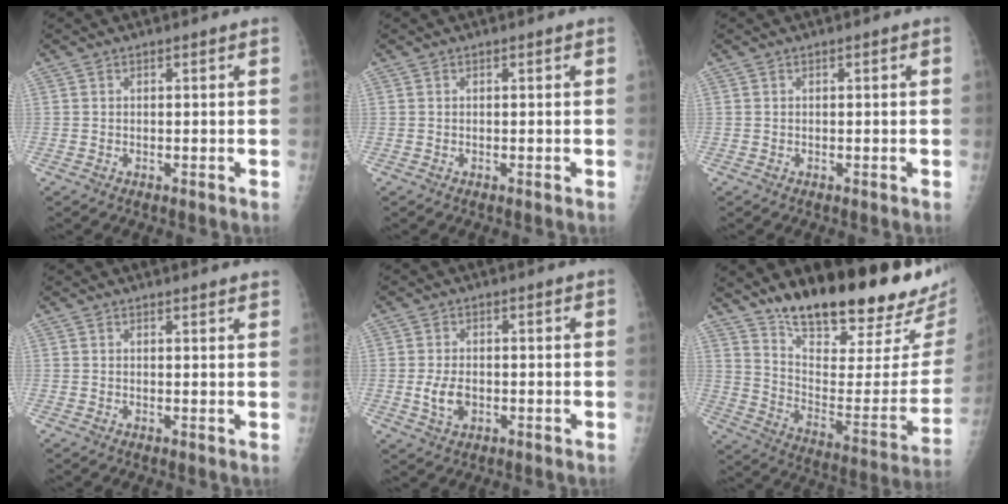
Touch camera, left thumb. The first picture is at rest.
{"total": 0.0}
{"total": 0.0}
{"total": 2.3, "force": [2.2, 0.3, 0.5], "torque": [-0.003, -0.010, 0.020]}
{"total": 4.3, "force": [-0.6, 2.7, 3.2], "torque": [-0.059, -0.003, -0.007]}
{"total": 28.0, "force": [21.7, 7.1, 16.1], "torque": [-0.213, -0.115, 0.319]}